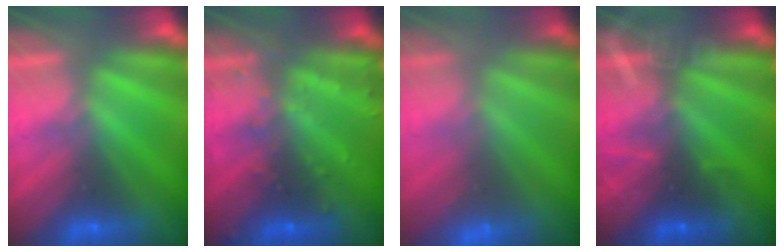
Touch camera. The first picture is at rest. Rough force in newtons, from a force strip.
{"total": 3.1}
{"total": 3.0}
{"total": 3.3}